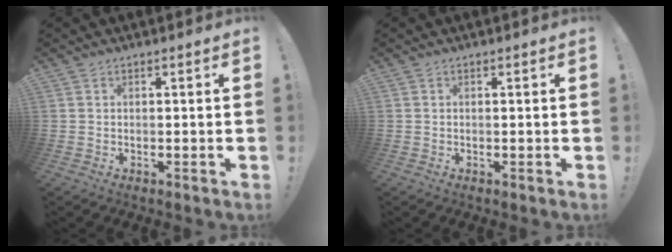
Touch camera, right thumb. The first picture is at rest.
{"total": 0.0}